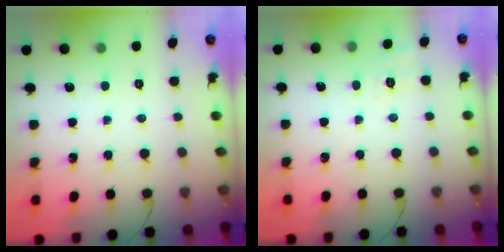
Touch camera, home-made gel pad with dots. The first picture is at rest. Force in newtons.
{"total": 2.5, "press": 1.3, "slide": 2.2}